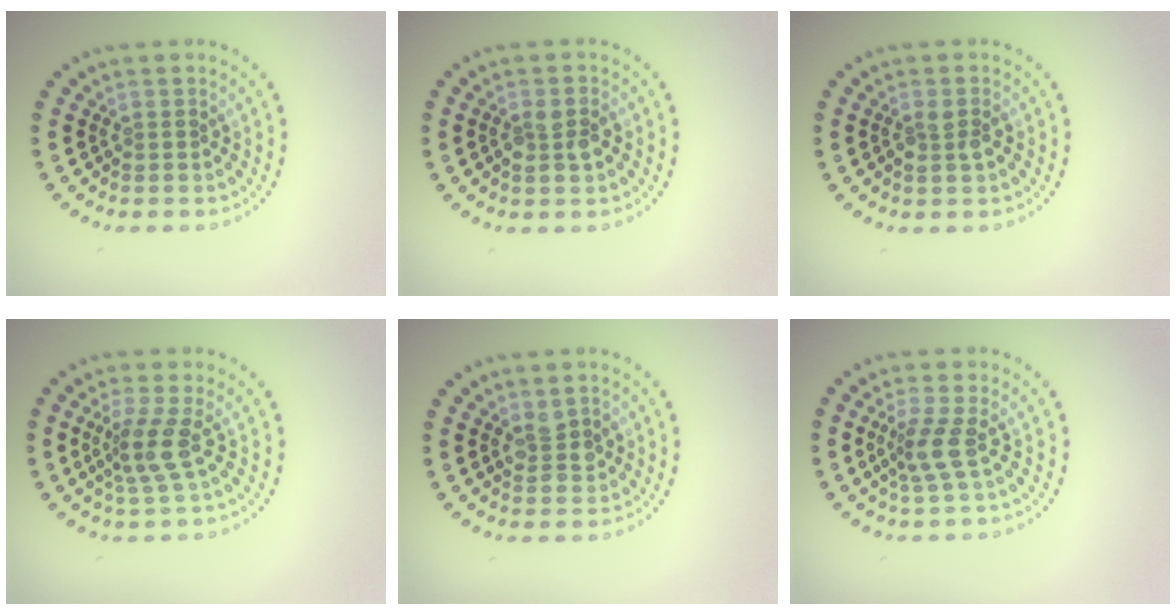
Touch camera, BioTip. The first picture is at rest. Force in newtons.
{"total": 2.0, "press": 1.9, "slide": 0.4}
{"total": 1.4, "press": 1.3, "slide": 0.4}
{"total": 2.8, "press": 2.1, "slide": 1.8}
{"total": 2.2, "press": 2.1, "slide": 0.4}
{"total": 2.4, "press": 1.9, "slide": 1.6}